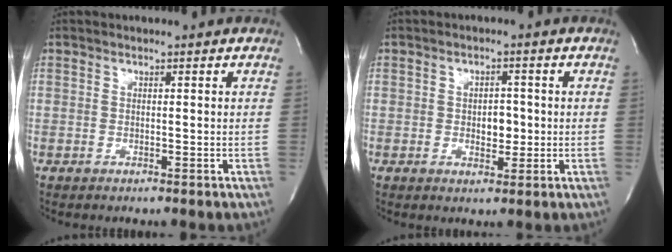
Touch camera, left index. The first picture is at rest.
{"total": 3.2, "force": [-0.2, 1.9, 2.5], "torque": [-0.033, 0.003, 0.001]}